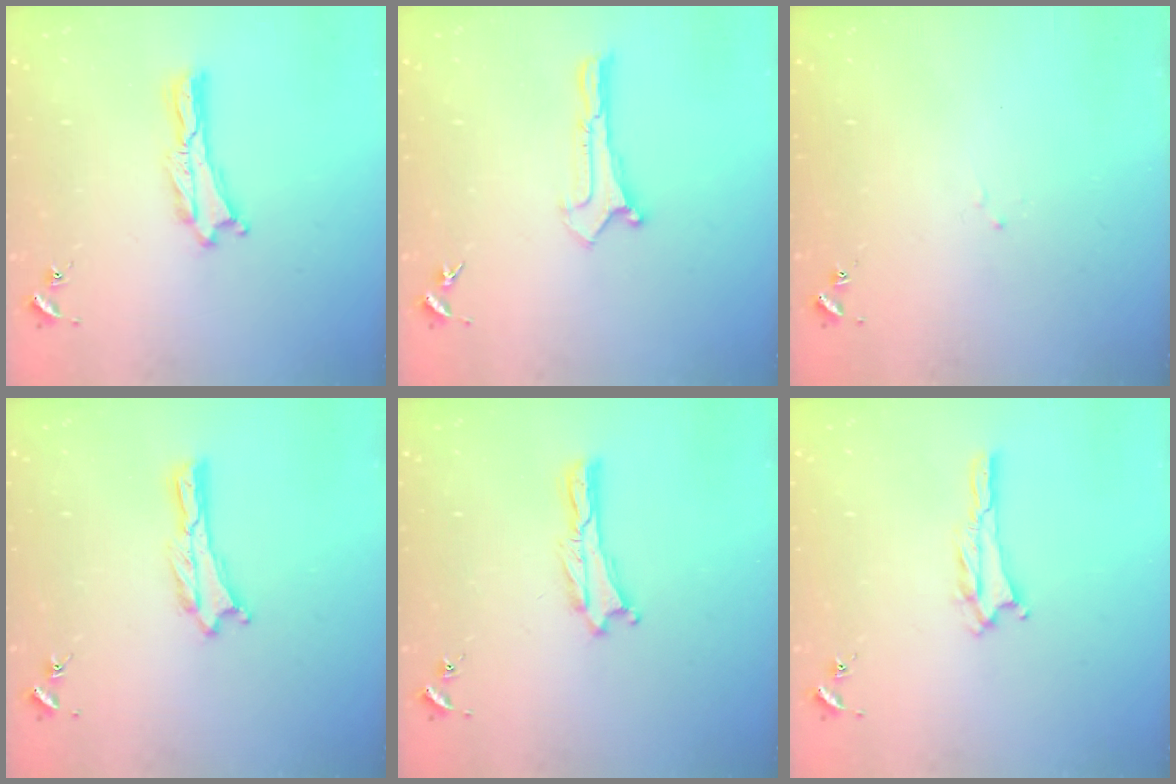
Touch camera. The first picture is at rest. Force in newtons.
{"total": 0.0}
{"total": 1.1, "press": 1.0, "slide": 0.2}
{"total": 0.0}
{"total": 0.0}
{"total": 1.4, "press": 1.4, "slide": 0.2}